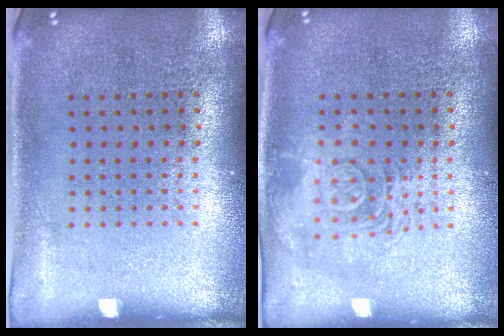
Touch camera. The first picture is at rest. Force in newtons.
{"total": 2.5, "press": 2.5, "slide": 0.5}